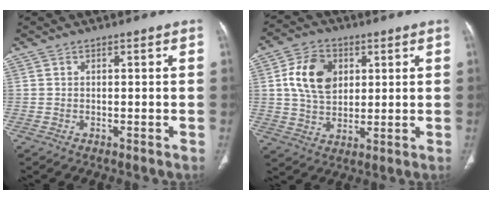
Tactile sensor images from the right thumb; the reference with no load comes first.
{"total": 11.1, "force": [2.8, 7.9, 7.2], "torque": [-0.109, -0.004, 0.052]}